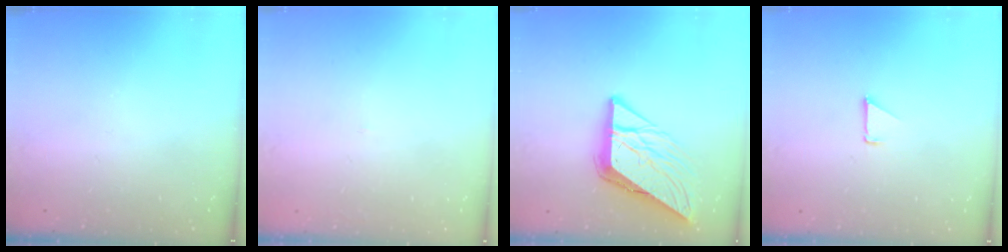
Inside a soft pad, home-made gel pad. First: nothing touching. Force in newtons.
{"total": 1.5, "press": 1.5, "slide": 0.1}
{"total": 10.9, "press": 10.8, "slide": 1.1}
{"total": 0.7, "press": 0.7, "slide": 0.1}